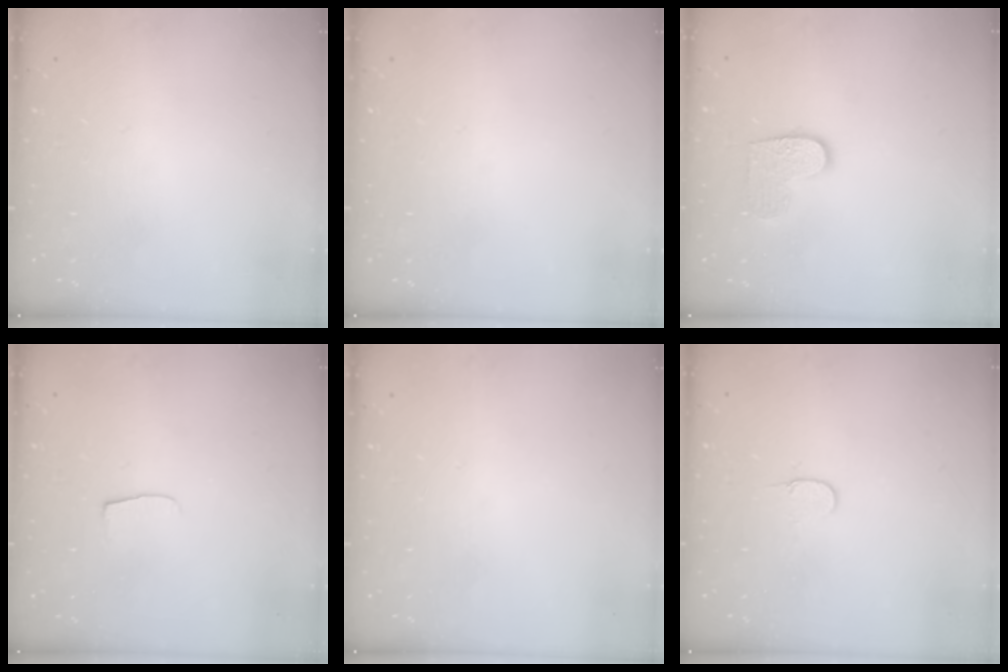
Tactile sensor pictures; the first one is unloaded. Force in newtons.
{"total": 0.0}
{"total": 7.4, "press": 7.4, "slide": 0.2}
{"total": 4.2, "press": 4.1, "slide": 0.5}
{"total": 0.0}
{"total": 3.8, "press": 3.8, "slide": 0.4}